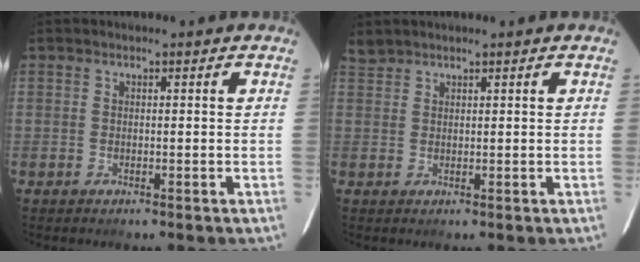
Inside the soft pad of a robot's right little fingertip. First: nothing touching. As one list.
[{"total": 1.4, "force": [1.4, 0.2, -0.1], "torque": [-0.005, 0.012, 0.036]}]